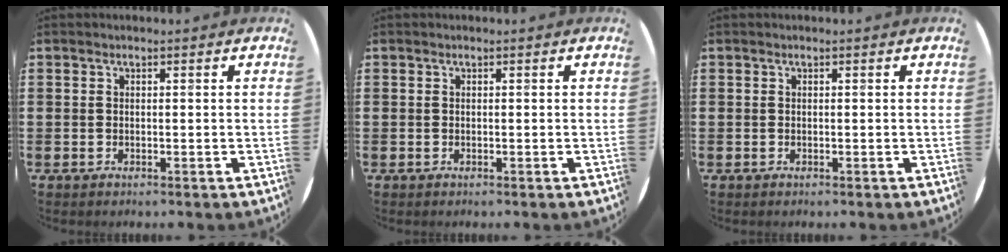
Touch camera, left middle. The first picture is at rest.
{"total": 0.0}
{"total": 0.0}